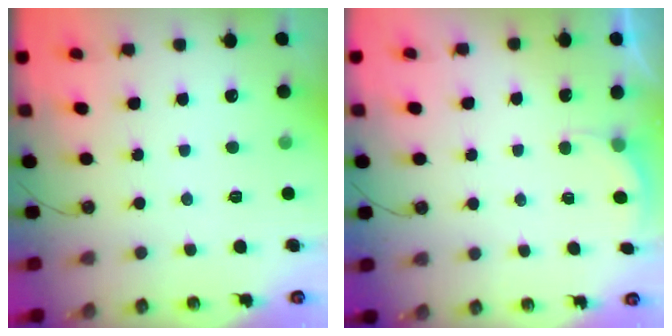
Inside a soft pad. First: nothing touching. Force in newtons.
{"total": 2.3, "press": 2.1, "slide": 0.8}